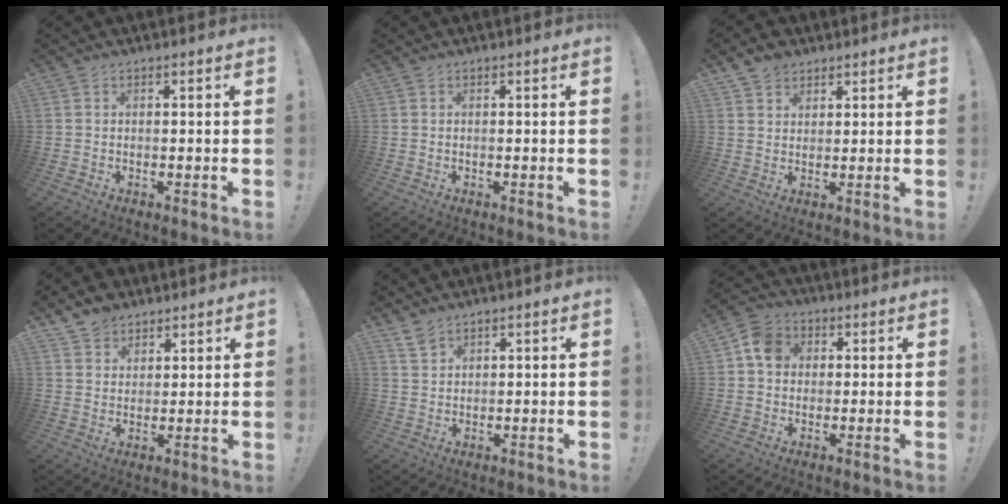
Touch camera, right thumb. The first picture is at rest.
{"total": 0.0}
{"total": 4.6, "force": [3.4, 3.0, 0.9], "torque": [-0.012, -0.018, 0.062]}
{"total": 6.2, "force": [4.9, 3.8, 0.6], "torque": [-0.018, -0.032, 0.097]}
{"total": 3.8, "force": [3.1, 2.0, 0.9], "torque": [-0.006, -0.021, 0.057]}
{"total": 8.1, "force": [1.7, 6.9, 3.8], "torque": [-0.055, 0.009, 0.037]}